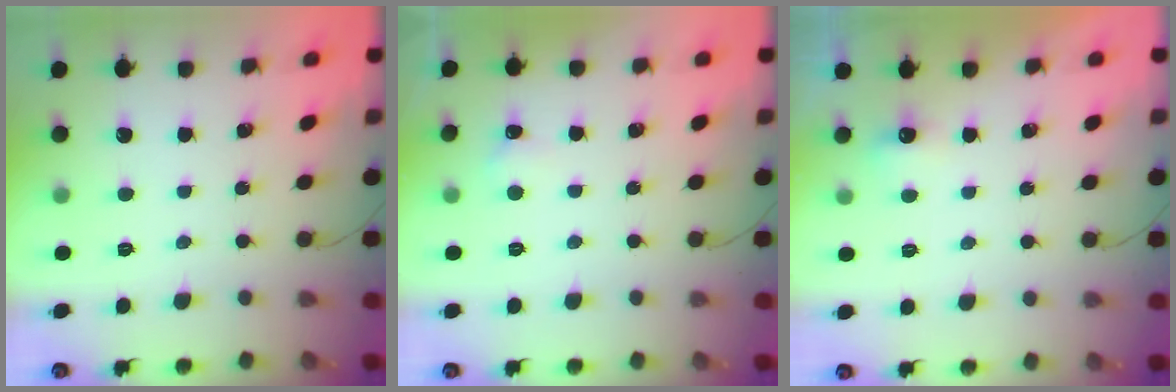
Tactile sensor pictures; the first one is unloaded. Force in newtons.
{"total": 3.6, "press": 3.5, "slide": 1.0}
{"total": 3.5, "press": 3.3, "slide": 1.1}